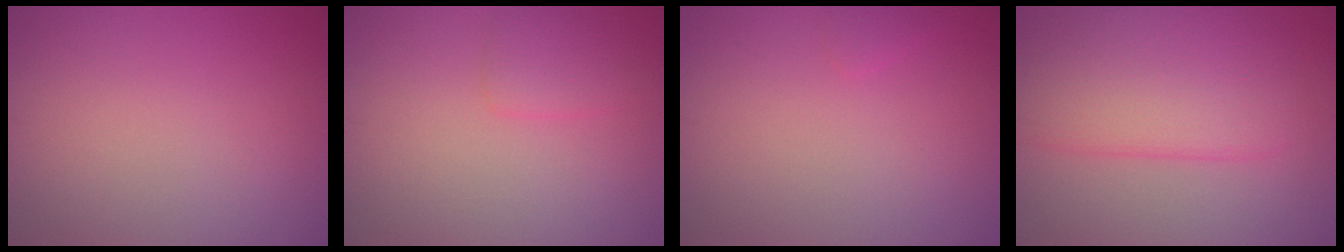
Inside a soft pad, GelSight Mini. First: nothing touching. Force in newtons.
{"total": 1.6, "press": 1.6, "slide": 0.1}
{"total": 0.6, "press": 0.6, "slide": 0.0}
{"total": 6.3, "press": 6.3, "slide": 0.2}